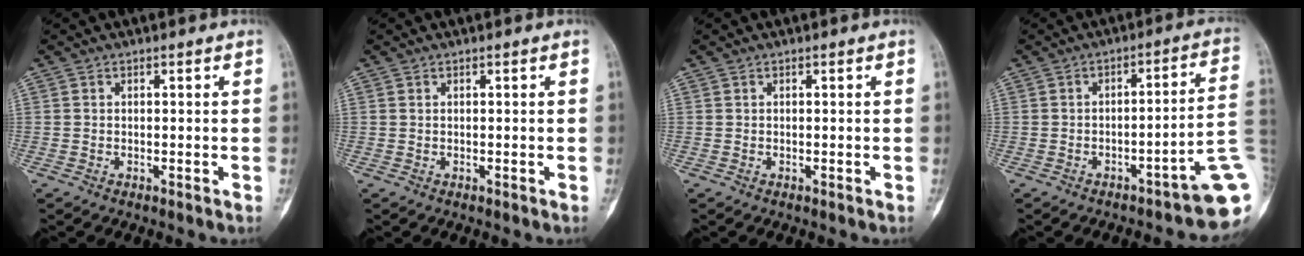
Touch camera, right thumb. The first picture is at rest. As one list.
[{"total": 0.0}, {"total": 0.0}, {"total": 11.9, "force": [-4.5, 2.1, 10.9], "torque": [-0.099, 0.047, -0.060]}]